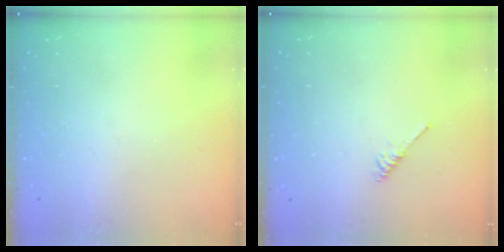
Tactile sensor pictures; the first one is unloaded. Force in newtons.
{"total": 2.1, "press": 2.1, "slide": 0.4}